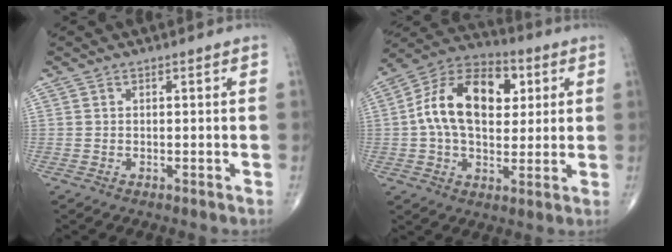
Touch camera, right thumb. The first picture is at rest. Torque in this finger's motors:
{"motor_torque": [1.83, 2.31, 1.61, 0.02, 0.19]}